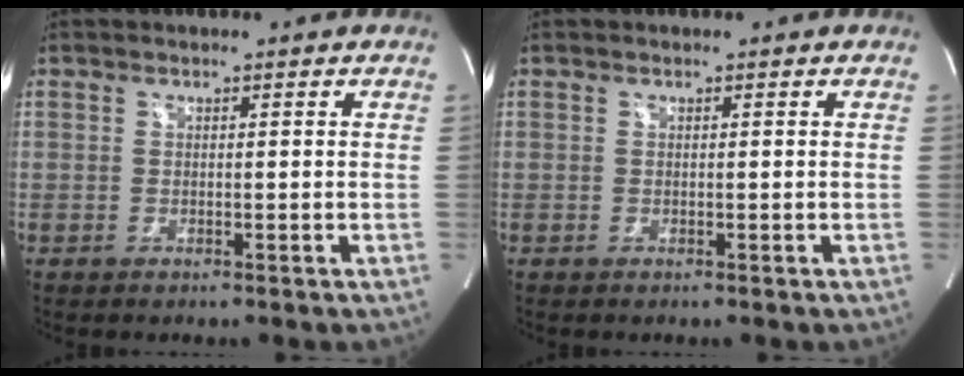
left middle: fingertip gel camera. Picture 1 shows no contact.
{"total": 0.0}